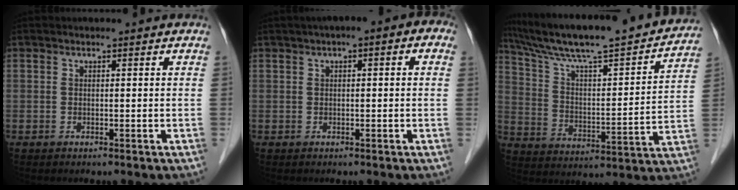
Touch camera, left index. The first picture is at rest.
{"total": 5.4, "force": [2.0, 1.5, 4.9], "torque": [-0.062, 0.030, 0.019]}
{"total": 24.7, "force": [21.3, 2.5, 12.3], "torque": [-0.204, 0.001, 0.318]}